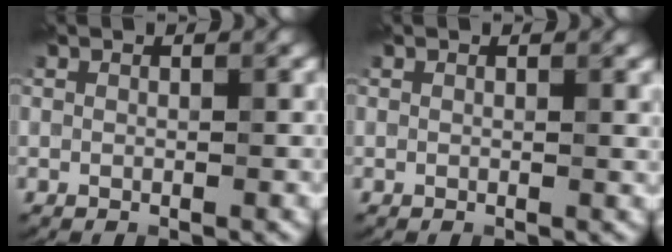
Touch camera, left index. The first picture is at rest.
{"total": 0.6, "force": [0.3, 0.1, 0.4], "torque": [-0.002, 0.000, 0.004]}